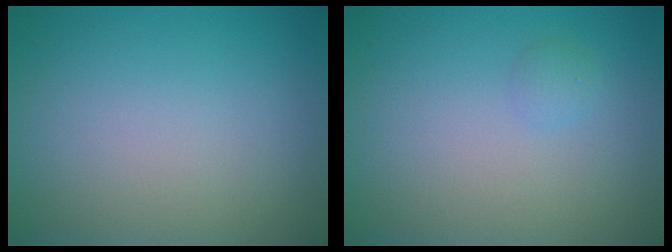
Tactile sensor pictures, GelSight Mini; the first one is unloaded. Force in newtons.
{"total": 0.8, "press": 0.8, "slide": 0.0}